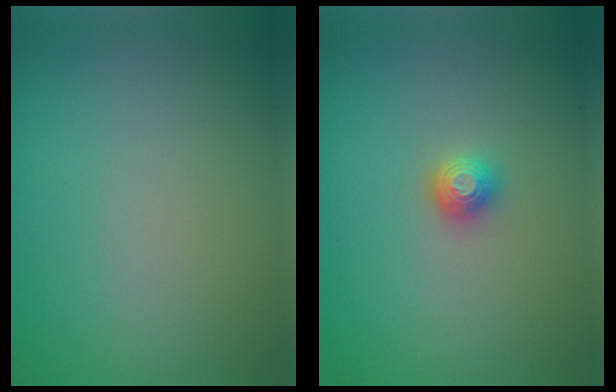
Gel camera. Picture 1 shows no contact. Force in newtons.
{"total": 1.5, "press": 1.3, "slide": 0.8}